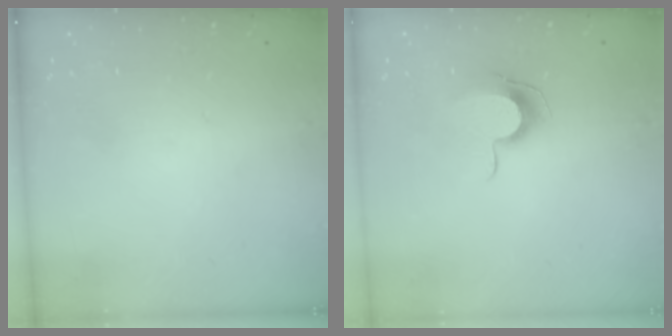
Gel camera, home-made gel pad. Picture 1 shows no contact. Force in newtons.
{"total": 9.2, "press": 9.2, "slide": 0.8}